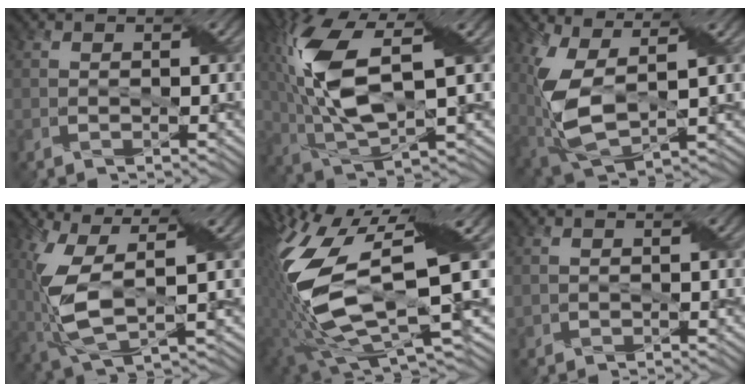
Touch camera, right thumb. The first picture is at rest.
{"total": 13.1, "force": [2.0, 5.6, 11.6], "torque": [-0.271, -0.001, 0.044]}
{"total": 10.2, "force": [1.4, 4.7, 9.0], "torque": [-0.226, -0.017, 0.032]}
{"total": 10.7, "force": [0.3, 4.5, 9.6], "torque": [-0.235, -0.019, 0.012]}
{"total": 15.6, "force": [1.5, 5.6, 14.5], "torque": [-0.322, -0.013, 0.032]}
{"total": 0.8, "force": [0.3, 0.7, 0.2], "torque": [-0.013, -0.003, 0.012]}